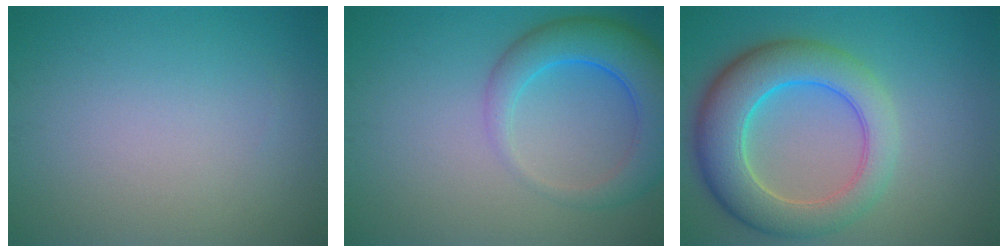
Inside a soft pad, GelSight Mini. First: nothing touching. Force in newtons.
{"total": 6.1, "press": 6.0, "slide": 0.3}
{"total": 8.3, "press": 8.3, "slide": 0.4}